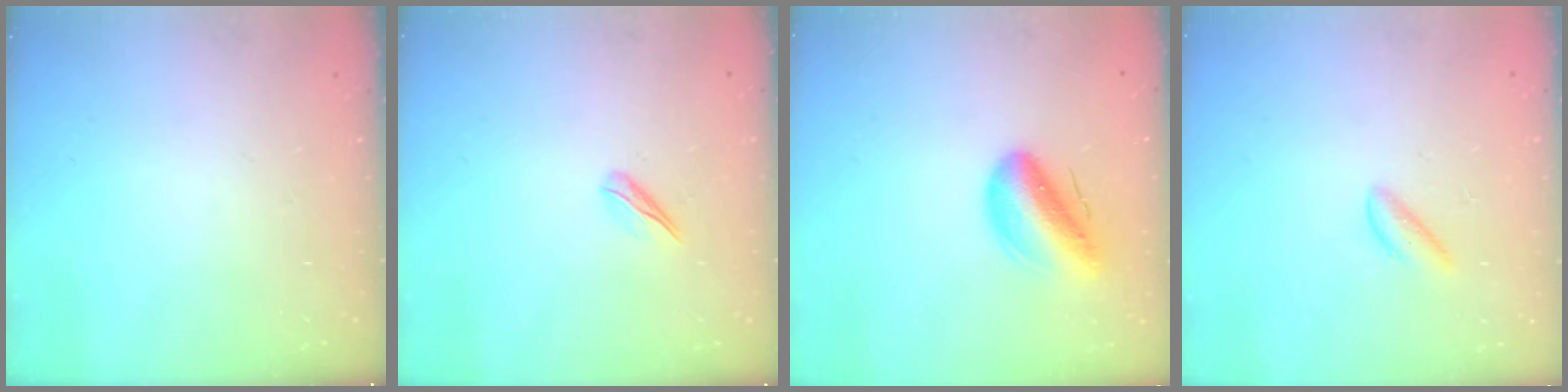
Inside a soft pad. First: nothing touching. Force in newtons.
{"total": 3.6, "press": 3.5, "slide": 1.1}
{"total": 12.3, "press": 11.8, "slide": 3.5}
{"total": 1.9, "press": 1.9, "slide": 0.4}